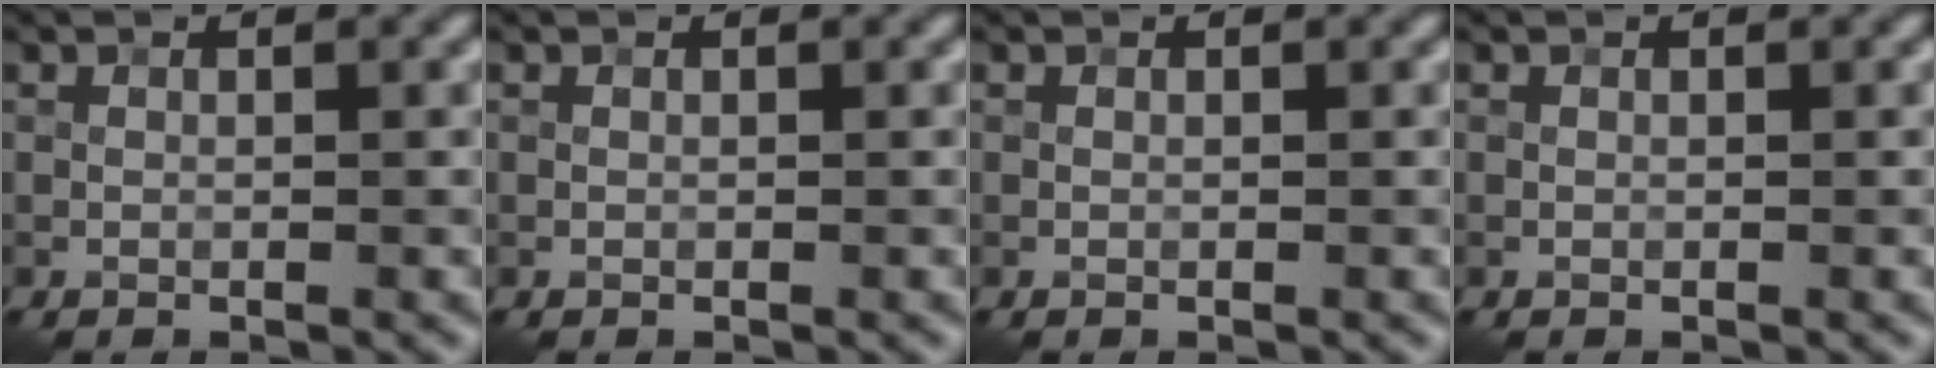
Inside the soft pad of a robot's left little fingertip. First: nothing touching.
{"total": 0.0}
{"total": 0.0}
{"total": 0.0}